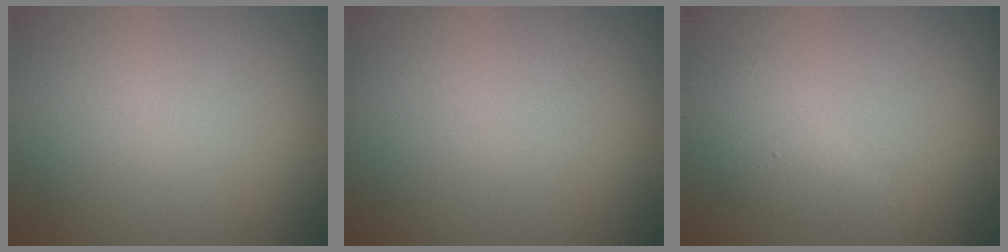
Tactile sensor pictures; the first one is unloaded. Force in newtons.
{"total": 0.0}
{"total": 1.7, "press": 1.7, "slide": 0.2}